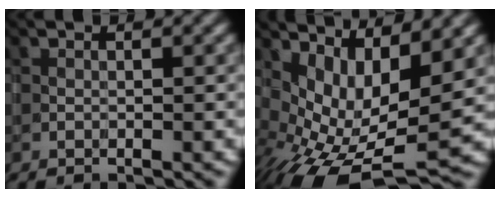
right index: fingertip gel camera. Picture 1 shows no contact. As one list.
[{"total": 8.2, "force": [0.4, 4.1, 7.0], "torque": [-0.128, -0.018, 0.018]}]